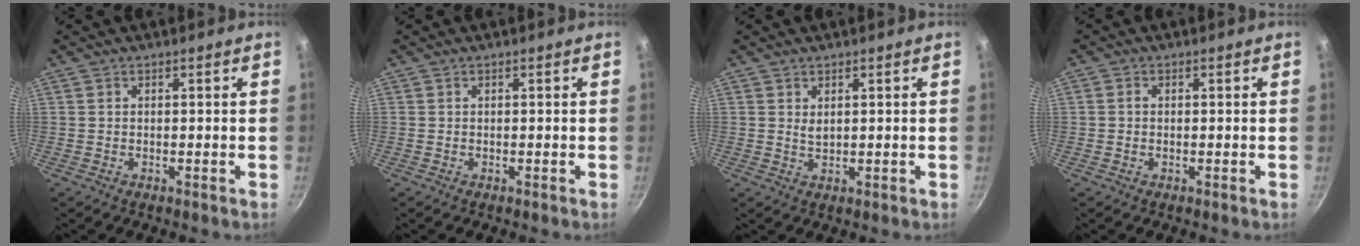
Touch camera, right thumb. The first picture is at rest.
{"total": 0.0}
{"total": 1.6, "force": [0.7, 0.8, 1.2], "torque": [-0.019, -0.006, 0.014]}
{"total": 0.9, "force": [-0.1, 0.8, 0.5], "torque": [-0.009, 0.004, -0.004]}